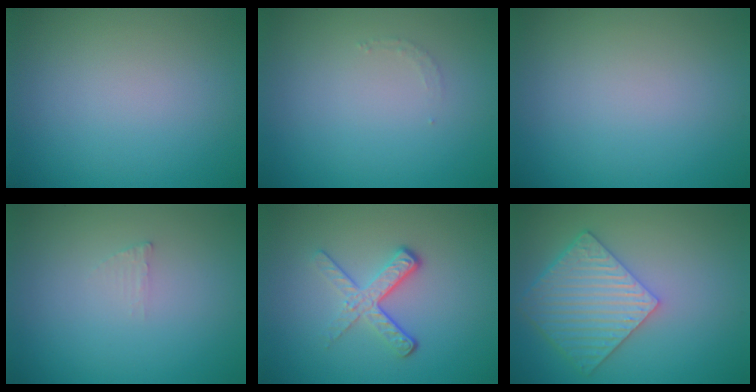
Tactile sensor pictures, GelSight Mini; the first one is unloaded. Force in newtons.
{"total": 0.8, "press": 0.8, "slide": 0.1}
{"total": 0.0}
{"total": 0.6, "press": 0.6, "slide": 0.1}
{"total": 3.7, "press": 2.3, "slide": 2.9}
{"total": 6.2, "press": 5.2, "slide": 3.4}